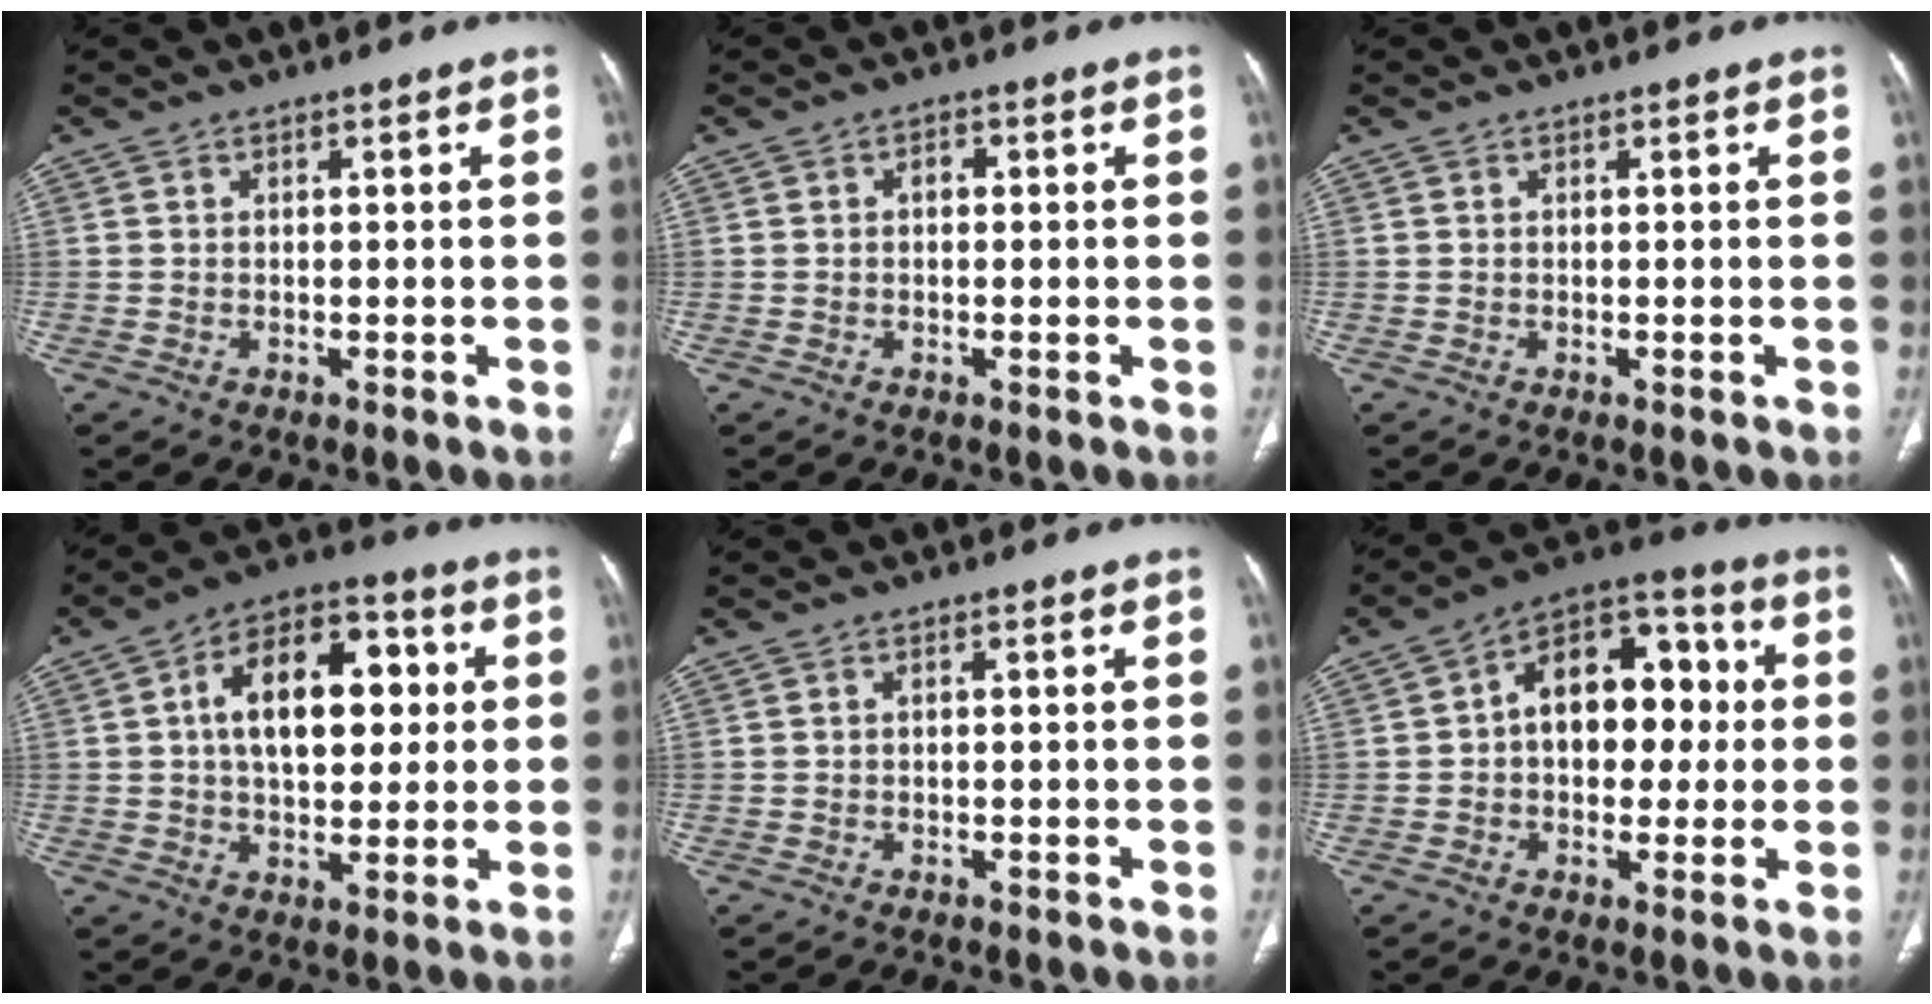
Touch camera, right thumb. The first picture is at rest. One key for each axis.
{"total": 1.5, "fx": 0.0, "fy": 1.1, "fz": 1.1, "tx": -0.014, "ty": 0.009, "tz": -0.001}
{"total": 0.0}
{"total": 16.6, "fx": 2.9, "fy": 9.9, "fz": 13.1, "tx": -0.173, "ty": 0.019, "tz": 0.041}
{"total": 0.0}
{"total": 15.7, "fx": 1.3, "fy": 10.3, "fz": 11.8, "tx": -0.128, "ty": 0.039, "tz": 0.009}